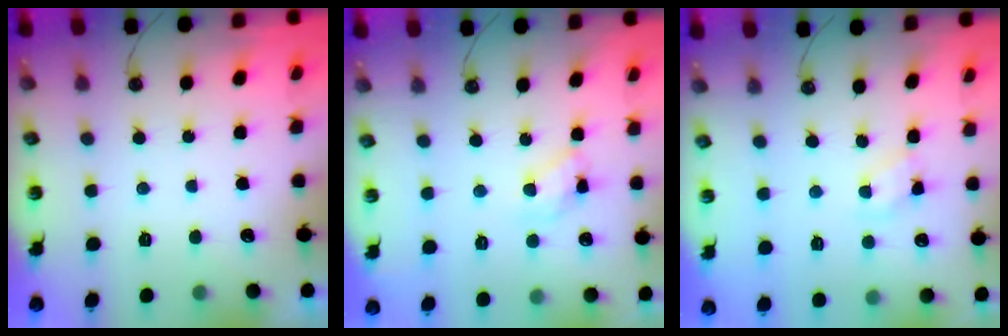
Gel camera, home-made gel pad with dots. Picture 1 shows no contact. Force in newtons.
{"total": 10.0, "press": 10.0, "slide": 0.1}
{"total": 2.9, "press": 2.9, "slide": 0.4}